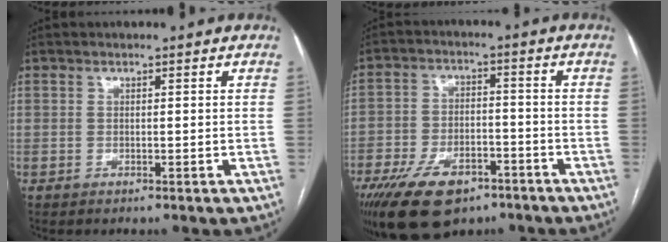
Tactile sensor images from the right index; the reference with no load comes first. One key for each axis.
{"total": 13.8, "fx": -8.8, "fy": 6.9, "fz": 8.1, "tx": -0.156, "ty": -0.004, "tz": -0.145}